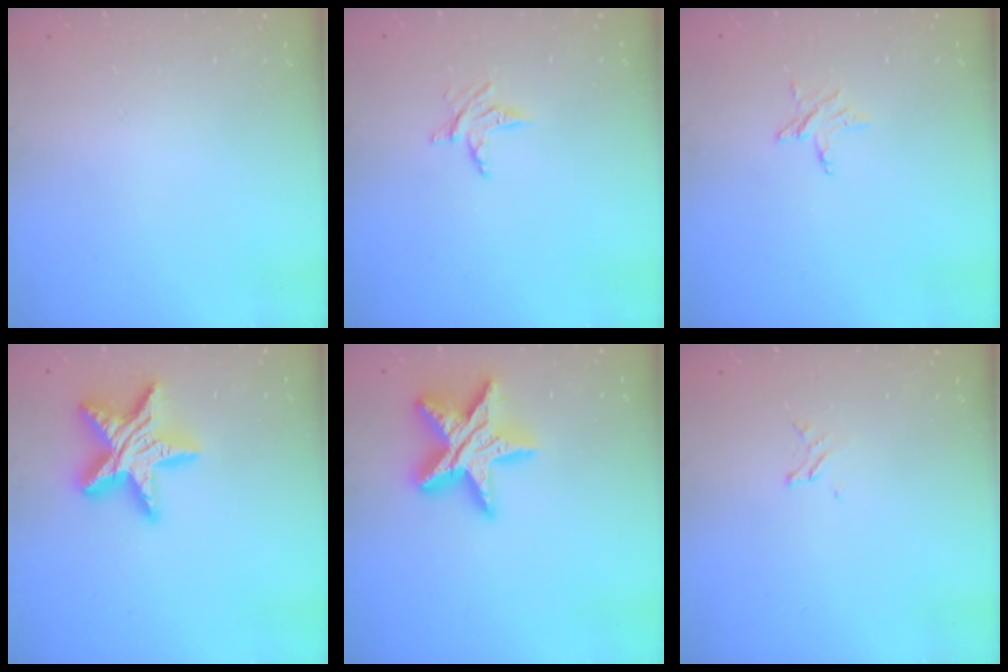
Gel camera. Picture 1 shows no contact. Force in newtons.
{"total": 5.9, "press": 5.9, "slide": 0.5}
{"total": 3.4, "press": 3.4, "slide": 0.2}
{"total": 18.7, "press": 18.6, "slide": 1.3}
{"total": 18.6, "press": 18.5, "slide": 1.3}
{"total": 1.2, "press": 1.2, "slide": 0.1}